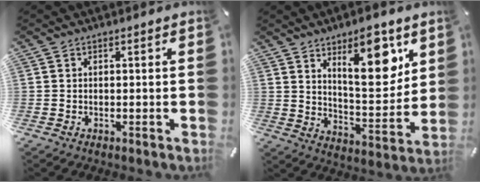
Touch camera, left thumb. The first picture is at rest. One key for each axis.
{"total": 14.4, "fx": 8.6, "fy": 5.8, "fz": 10.0, "tx": -0.123, "ty": -0.058, "tz": 0.140}